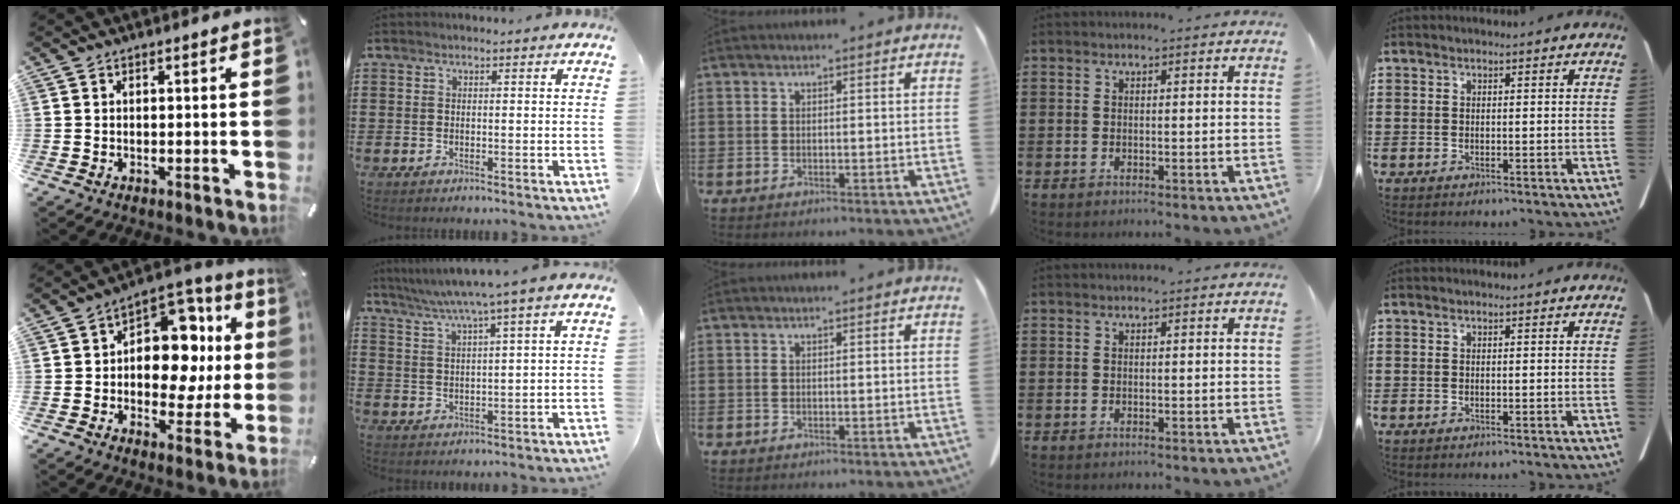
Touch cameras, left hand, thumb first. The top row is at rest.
{"thumb": {"total": 14.0, "force": [1.0, 10.0, 9.7], "torque": [-0.120, -0.015, 0.019]}, "index": {"total": 4.6, "force": [2.8, -0.5, 3.6], "torque": [-0.078, -0.014, 0.042]}}